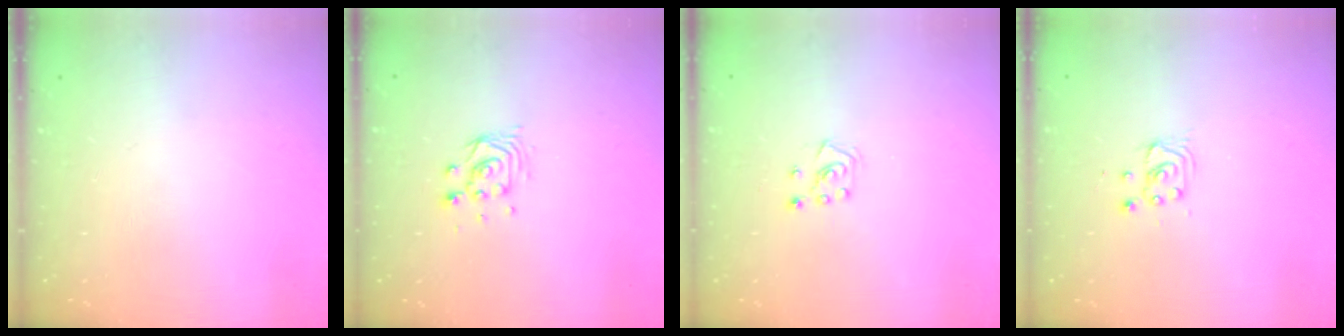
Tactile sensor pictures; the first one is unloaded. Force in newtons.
{"total": 5.0, "press": 5.0, "slide": 0.1}
{"total": 5.3, "press": 5.3, "slide": 0.5}
{"total": 2.9, "press": 2.9, "slide": 0.4}